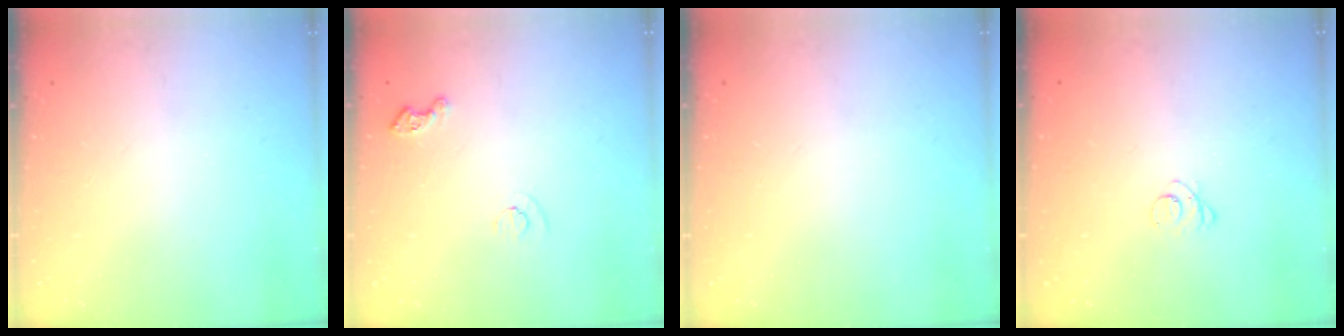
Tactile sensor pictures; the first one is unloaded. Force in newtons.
{"total": 4.8, "press": 4.7, "slide": 0.7}
{"total": 0.0}
{"total": 2.3, "press": 2.3, "slide": 0.3}